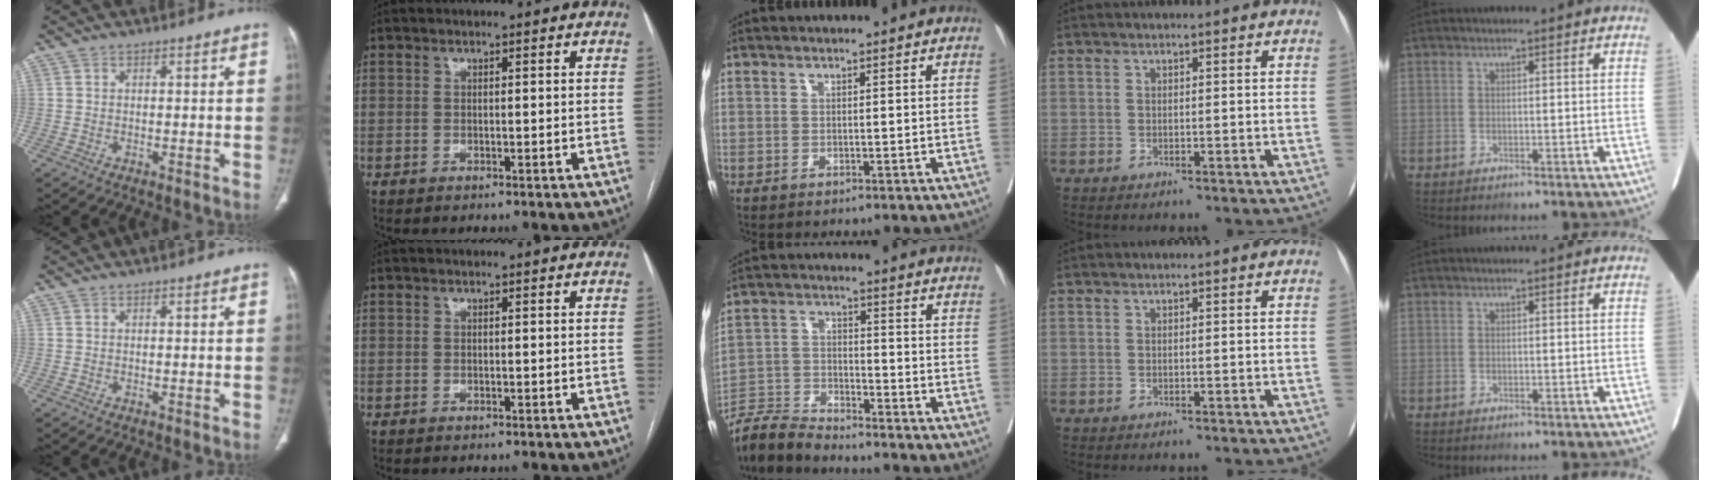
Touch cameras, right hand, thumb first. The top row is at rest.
{"middle": {"total": 6.7, "force": [-6.7, 0.0, 0.3], "torque": [-0.011, -0.004, -0.129]}}